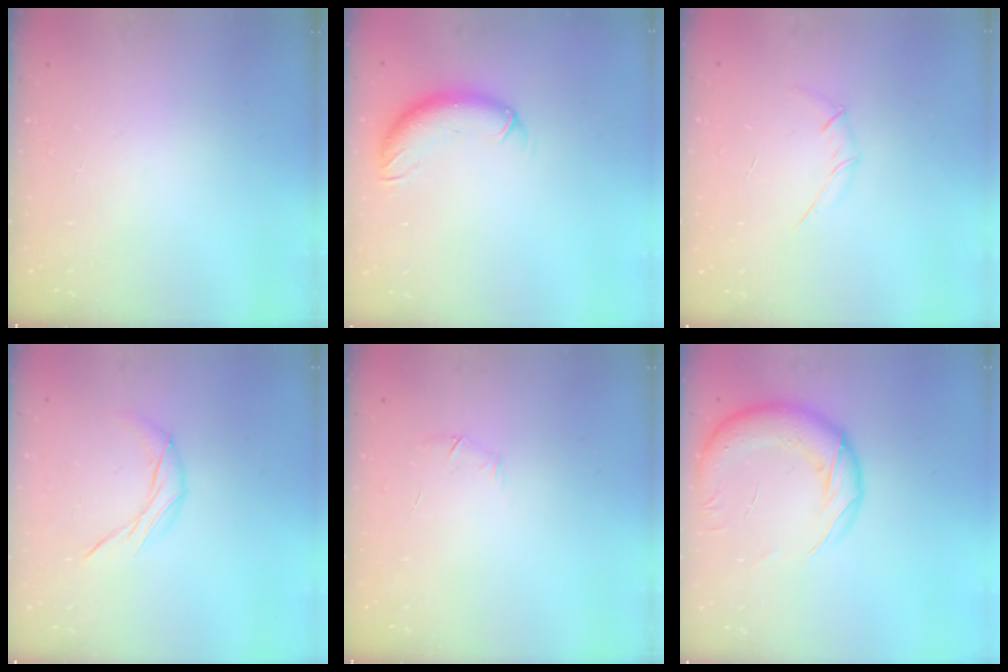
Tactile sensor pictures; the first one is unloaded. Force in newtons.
{"total": 9.2, "press": 9.0, "slide": 1.9}
{"total": 3.8, "press": 3.6, "slide": 1.1}
{"total": 6.8, "press": 6.8, "slide": 0.4}
{"total": 4.1, "press": 4.0, "slide": 0.9}
{"total": 22.7, "press": 22.1, "slide": 5.1}